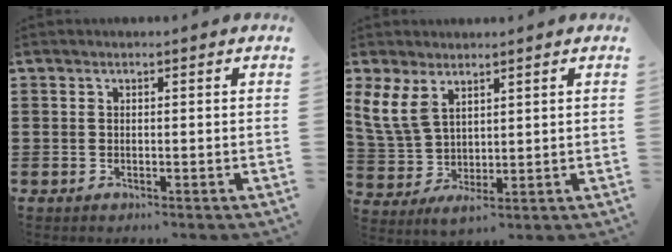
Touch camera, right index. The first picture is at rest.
{"total": 6.3, "force": [2.7, 3.5, 4.4], "torque": [-0.115, -0.005, 0.050]}